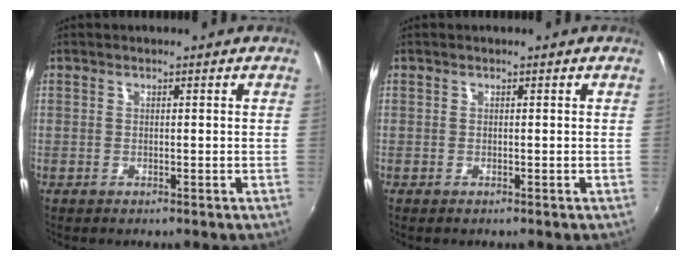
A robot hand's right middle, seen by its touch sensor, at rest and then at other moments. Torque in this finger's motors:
{"motor_torque": [-0.56, 0.09, -0.02, -0.01]}